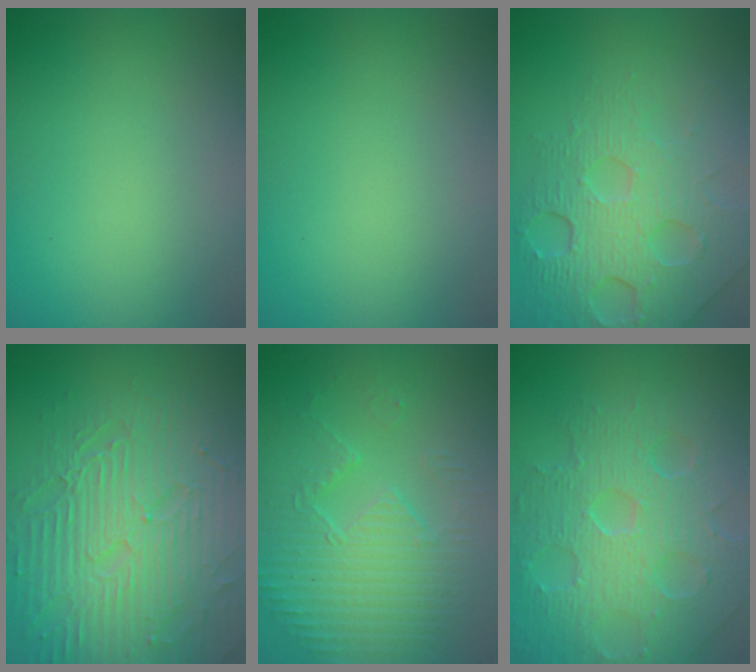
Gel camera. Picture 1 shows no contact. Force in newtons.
{"total": 0.0}
{"total": 7.8, "press": 5.3, "slide": 5.7}
{"total": 8.4, "press": 6.0, "slide": 5.9}
{"total": 5.2, "press": 3.7, "slide": 3.7}
{"total": 8.5, "press": 5.9, "slide": 6.1}